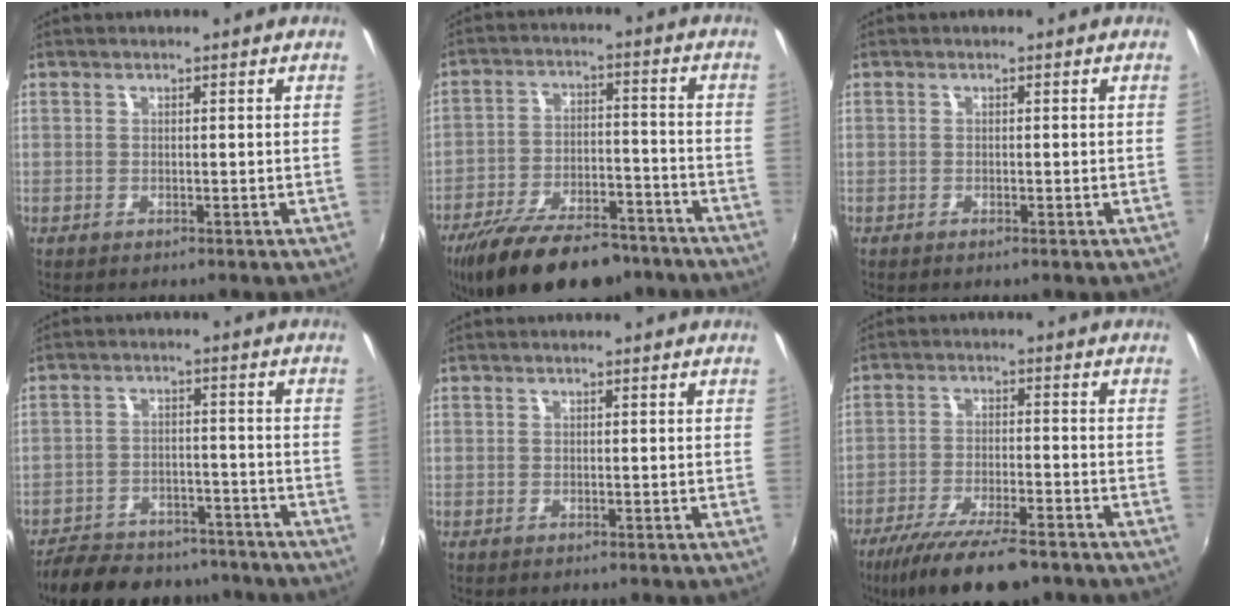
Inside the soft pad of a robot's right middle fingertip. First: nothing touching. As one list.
[{"total": 21.3, "force": [-16.4, 8.2, 10.8], "torque": [-0.210, -0.016, -0.247]}, {"total": 0.5, "force": [-0.4, 0.0, 0.3], "torque": [-0.004, 0.001, -0.007]}, {"total": 17.3, "force": [-14.5, 6.8, 6.6], "torque": [-0.150, 0.007, -0.197]}, {"total": 0.0}, {"total": 13.8, "force": [-10.4, 3.3, 8.4], "torque": [-0.177, -0.036, -0.174]}]